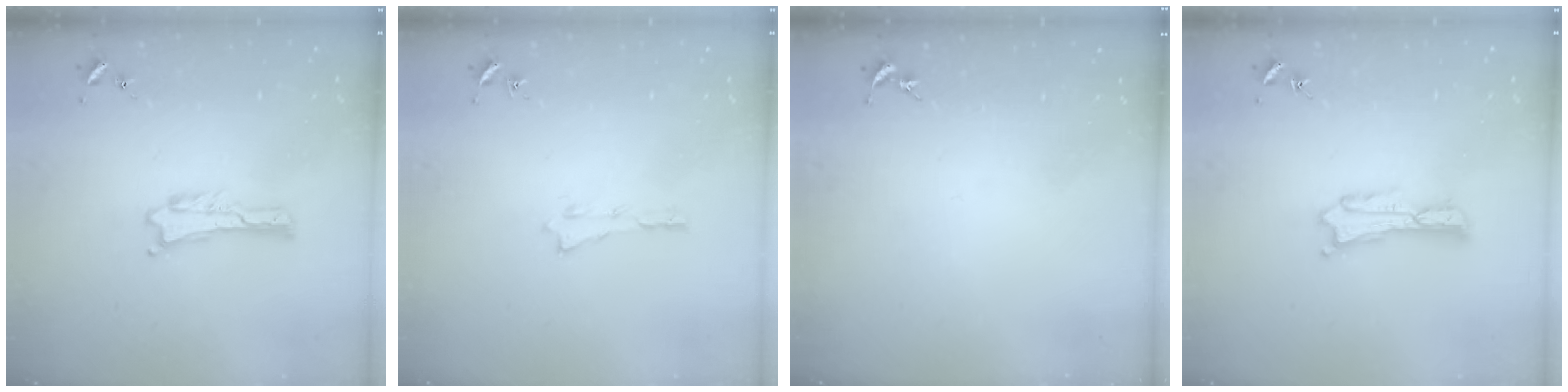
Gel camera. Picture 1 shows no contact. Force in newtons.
{"total": 0.0}
{"total": 0.0}
{"total": 0.9, "press": 0.9, "slide": 0.2}